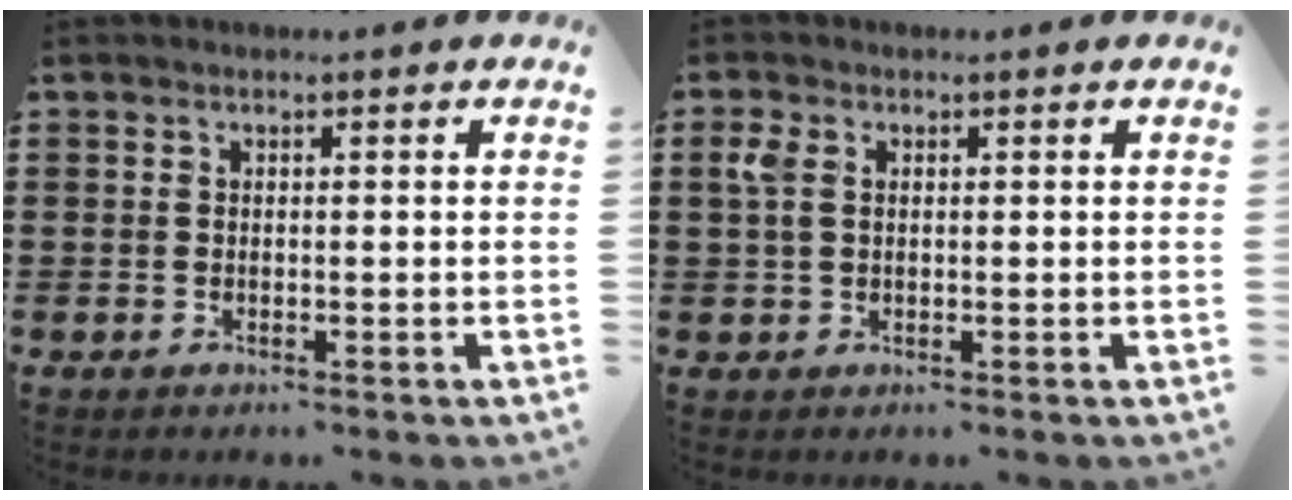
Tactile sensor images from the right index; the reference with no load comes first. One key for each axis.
{"total": 3.0, "fx": 0.8, "fy": 1.9, "fz": 2.2, "tx": -0.057, "ty": 0.006, "tz": 0.011}